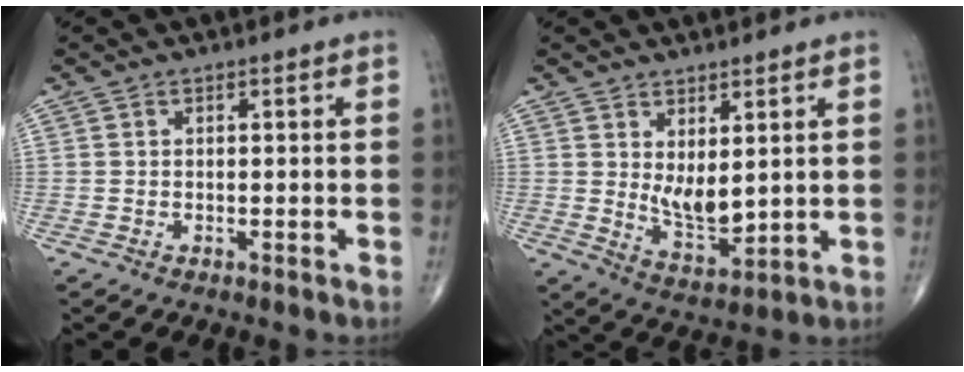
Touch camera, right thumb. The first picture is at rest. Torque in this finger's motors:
{"motor_torque": [2.62, 1.04, -0.16, -0.21, 0.03]}